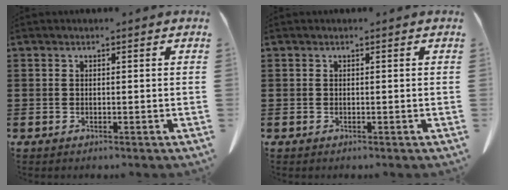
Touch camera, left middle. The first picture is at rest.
{"total": 0.0}